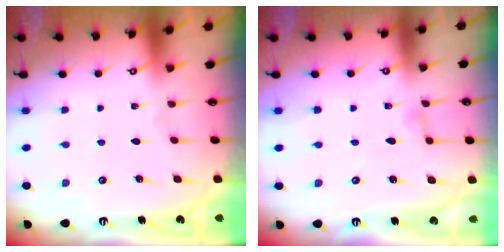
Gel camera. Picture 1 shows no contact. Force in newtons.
{"total": 3.1, "press": 3.0, "slide": 0.3}